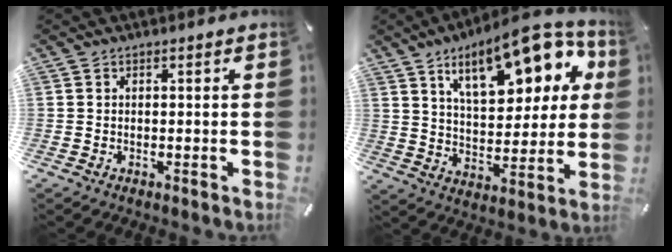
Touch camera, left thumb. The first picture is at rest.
{"total": 20.8, "force": [11.0, 9.6, 14.8], "torque": [-0.225, -0.046, 0.179]}